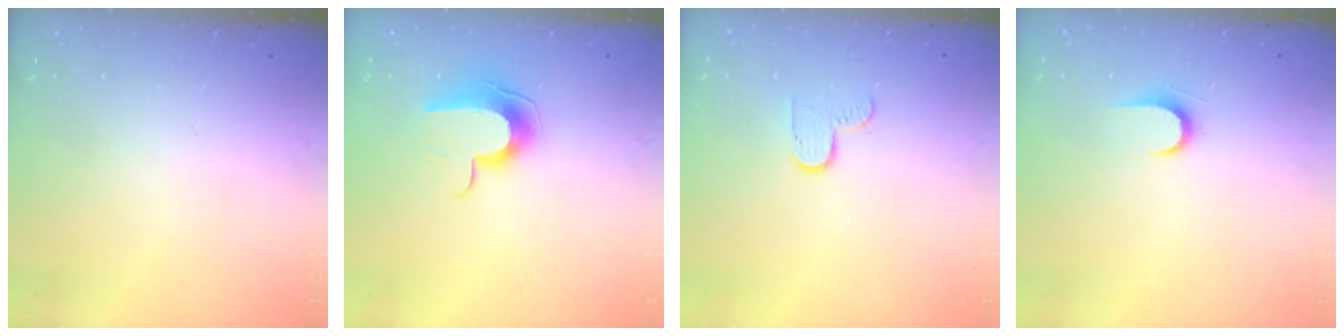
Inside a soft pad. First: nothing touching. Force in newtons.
{"total": 9.8, "press": 9.8, "slide": 0.6}
{"total": 4.7, "press": 4.7, "slide": 0.4}
{"total": 6.0, "press": 6.0, "slide": 0.7}